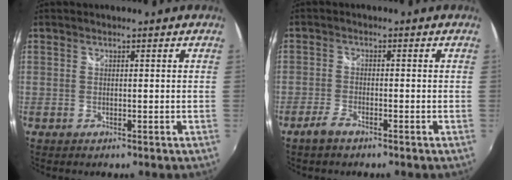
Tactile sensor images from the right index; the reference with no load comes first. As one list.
[{"total": 3.1, "force": [-2.5, 0.8, 1.8], "torque": [-0.051, -0.002, -0.052]}]